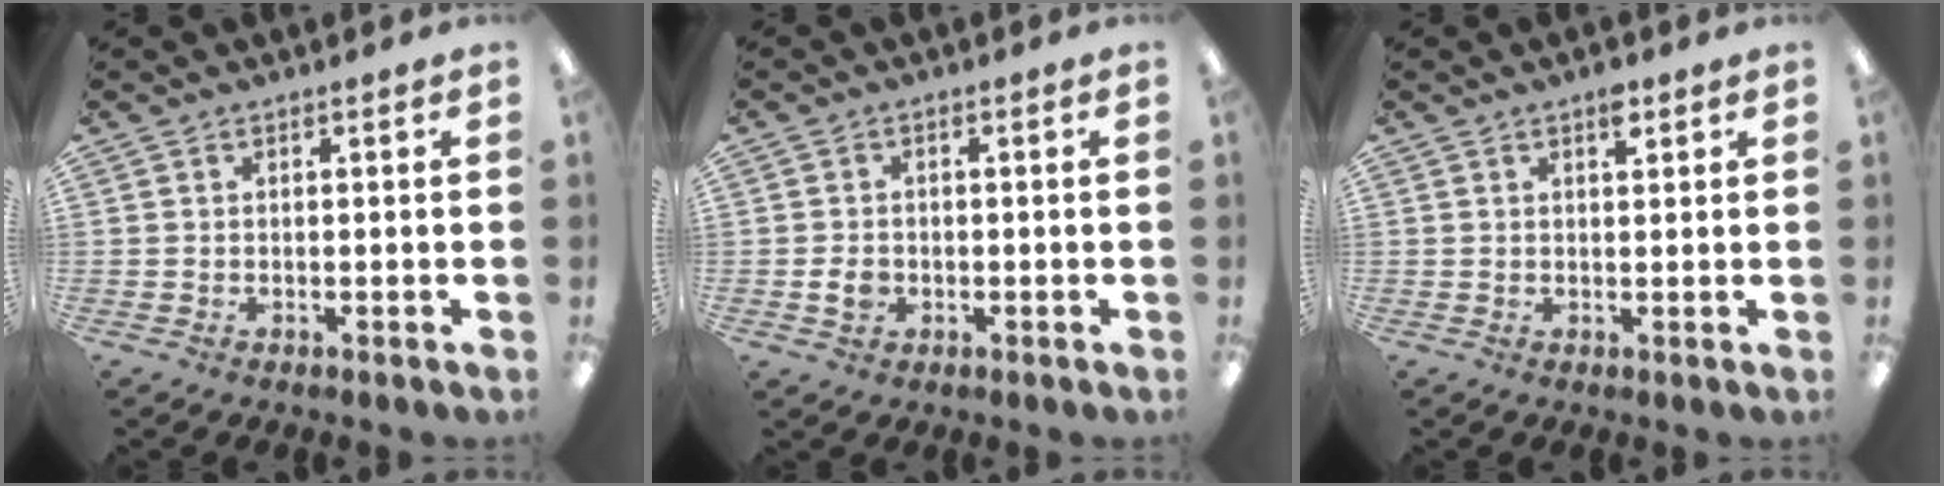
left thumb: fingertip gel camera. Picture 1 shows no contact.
{"total": 3.1, "force": [-0.6, 2.5, 1.8], "torque": [-0.030, 0.006, -0.010]}
{"total": 3.0, "force": [1.9, 1.2, 2.0], "torque": [-0.020, -0.008, 0.028]}